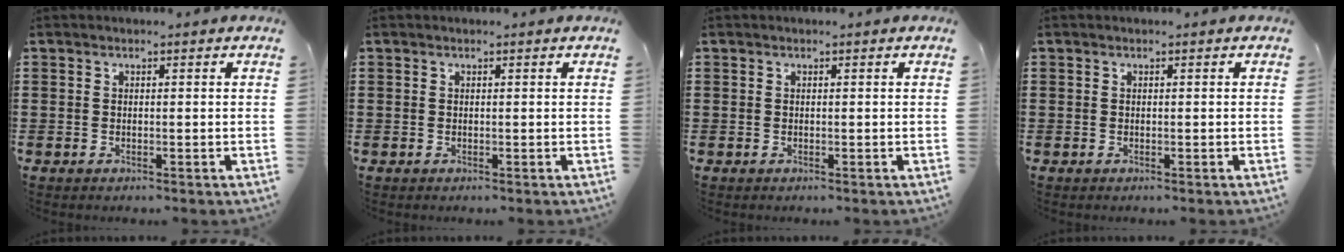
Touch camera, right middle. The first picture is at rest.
{"total": 0.0}
{"total": 0.0}
{"total": 0.0}